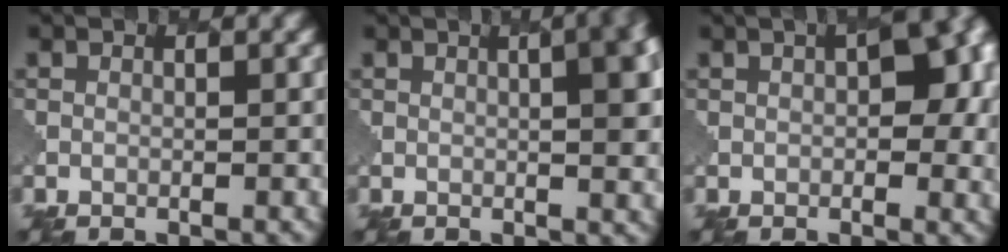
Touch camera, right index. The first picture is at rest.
{"total": 9.8, "force": [1.8, 4.8, 8.4], "torque": [-0.001, 0.046, -0.014]}
{"total": 5.8, "force": [0.6, 2.9, 5.0], "torque": [-0.055, 0.002, 0.002]}